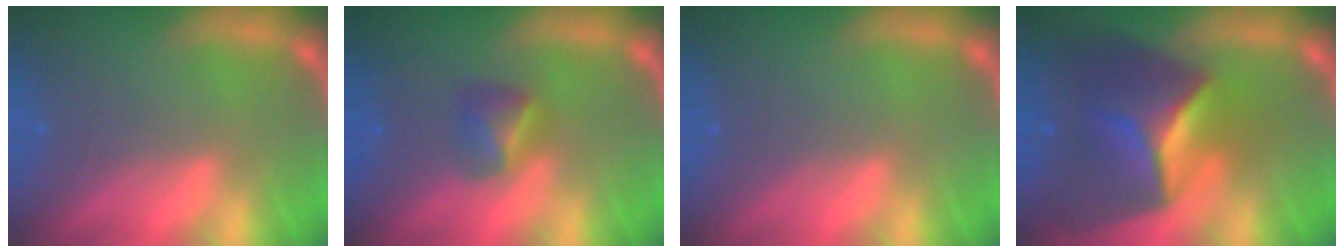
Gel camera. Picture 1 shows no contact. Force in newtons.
{"total": 2.4}
{"total": 0.0}
{"total": 9.4}